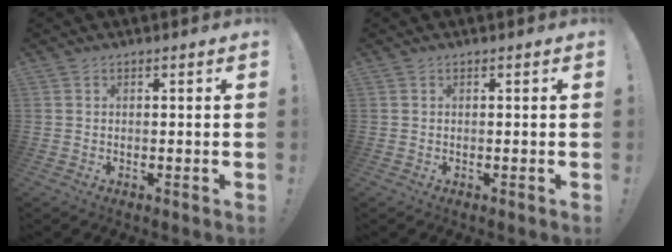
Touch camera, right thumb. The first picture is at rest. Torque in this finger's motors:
{"motor_torque": [0.00, 0.00, 0.00, 0.03, 0.00]}